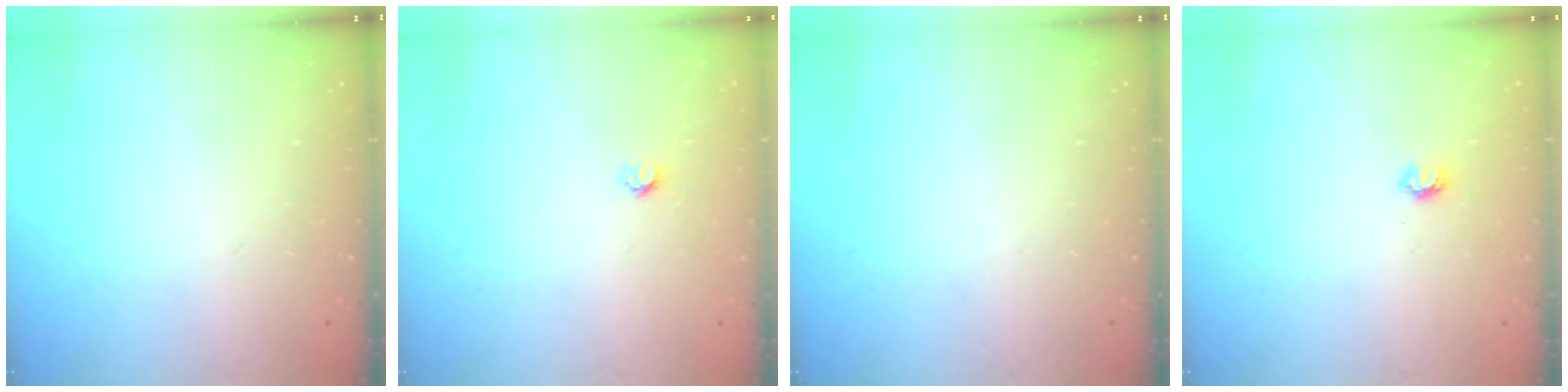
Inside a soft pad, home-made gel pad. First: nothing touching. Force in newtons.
{"total": 3.6, "press": 3.6, "slide": 0.3}
{"total": 0.0}
{"total": 3.9, "press": 3.9, "slide": 0.5}